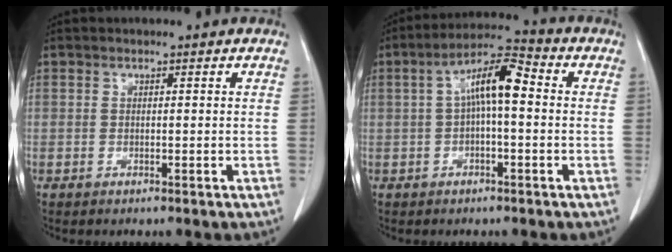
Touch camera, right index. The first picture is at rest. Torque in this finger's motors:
{"motor_torque": [1.09, -0.11, 0.43, 0.15]}